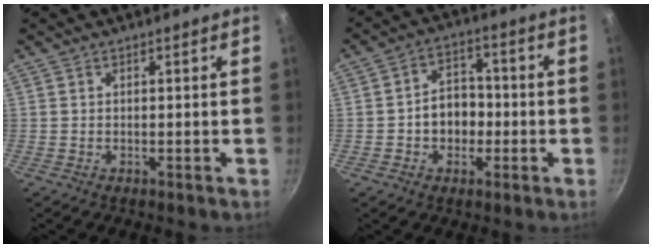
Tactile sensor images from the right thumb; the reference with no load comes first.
{"total": 7.8, "force": [-1.3, 6.1, 4.7], "torque": [-0.032, 0.020, -0.025]}